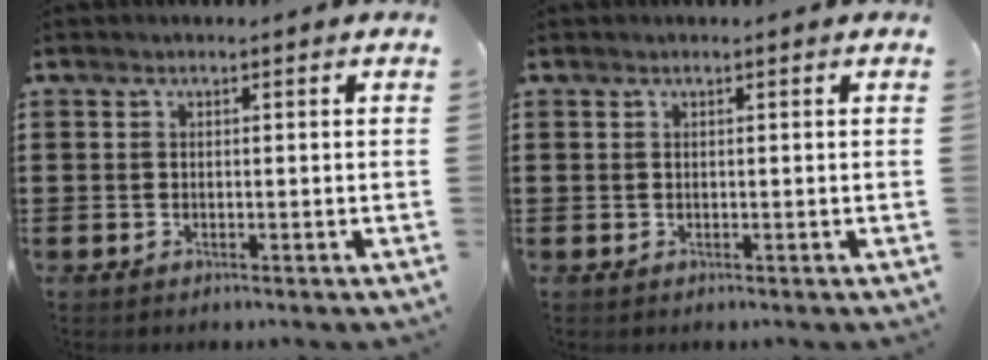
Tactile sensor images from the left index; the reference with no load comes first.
{"total": 0.0}